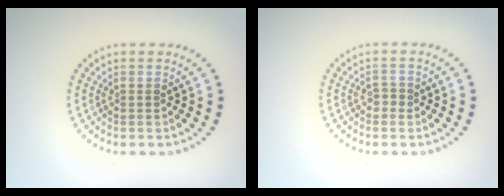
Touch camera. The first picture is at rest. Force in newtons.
{"total": 1.0, "press": 0.9, "slide": 0.4}